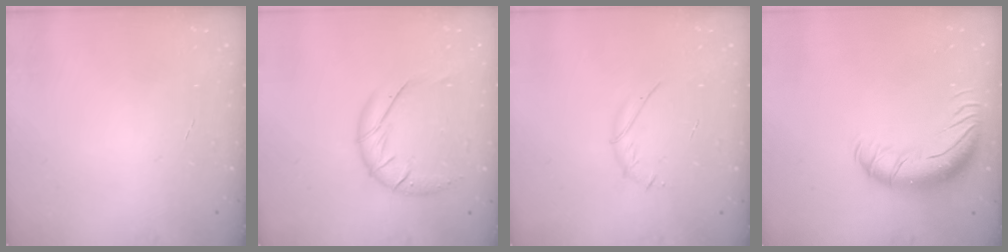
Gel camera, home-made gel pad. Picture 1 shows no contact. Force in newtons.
{"total": 12.6, "press": 12.5, "slide": 1.5}
{"total": 3.9, "press": 3.8, "slide": 1.0}
{"total": 12.6, "press": 12.3, "slide": 2.8}